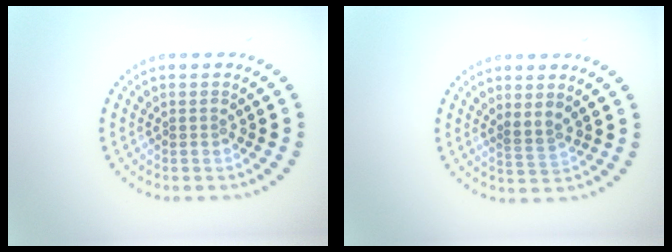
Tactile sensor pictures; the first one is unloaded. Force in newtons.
{"total": 1.3, "press": 1.0, "slide": 0.8}